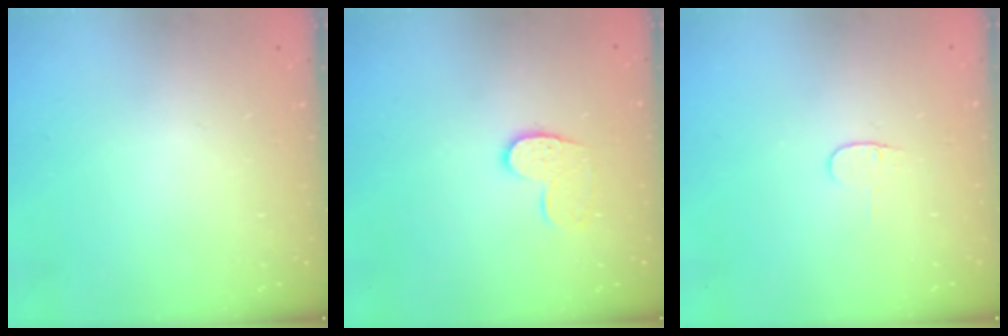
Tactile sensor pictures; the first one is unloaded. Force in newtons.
{"total": 8.3, "press": 8.3, "slide": 0.4}
{"total": 3.4, "press": 3.3, "slide": 0.4}